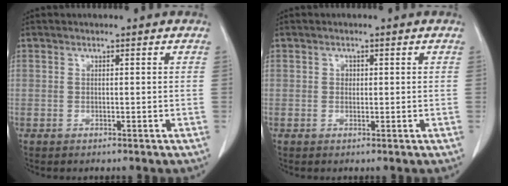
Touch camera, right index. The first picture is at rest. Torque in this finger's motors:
{"motor_torque": [0.16, 0.02, -0.02, 0.02]}